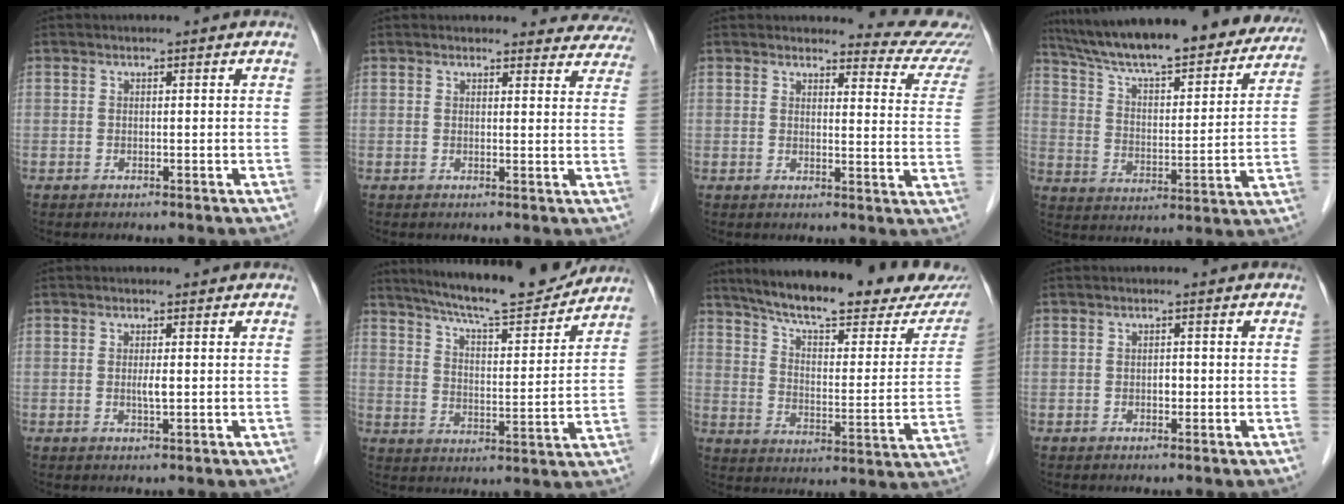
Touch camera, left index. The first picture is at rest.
{"total": 10.3, "force": [9.8, 3.0, 0.6], "torque": [0.042, -0.013, 0.073]}
{"total": 11.3, "force": [11.1, 1.9, 0.6], "torque": [0.030, -0.071, 0.087]}
{"total": 28.0, "force": [24.5, 6.0, 12.2], "torque": [-0.199, -0.013, 0.334]}
{"total": 1.3, "force": [0.1, 0.1, 1.3], "torque": [-0.028, -0.002, 0.001]}
{"total": 15.5, "force": [14.2, 1.3, 6.1], "torque": [-0.100, -0.008, 0.210]}
{"total": 24.8, "force": [21.3, 4.4, 11.8], "torque": [-0.171, -0.034, 0.279]}
{"total": 0.9, "force": [-0.2, 0.6, 0.6], "torque": [-0.010, 0.001, -0.006]}